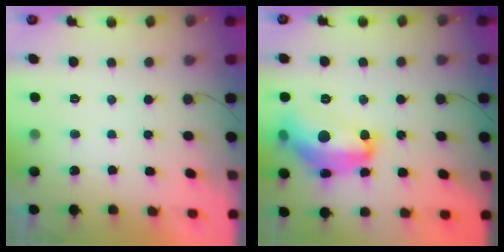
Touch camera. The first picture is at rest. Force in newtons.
{"total": 18.4, "press": 18.4, "slide": 1.2}